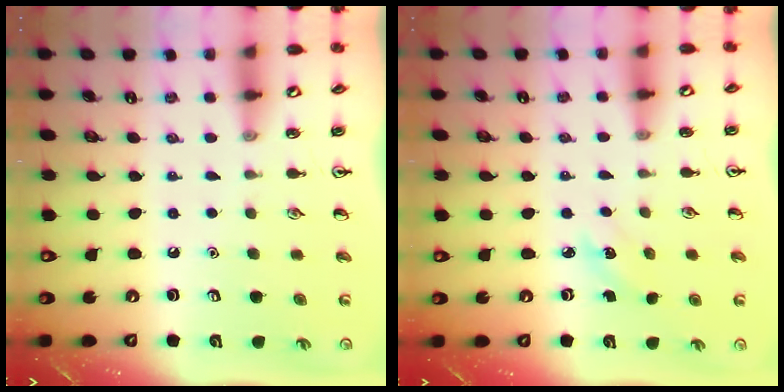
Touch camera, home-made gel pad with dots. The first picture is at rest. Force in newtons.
{"total": 2.1, "press": 2.0, "slide": 0.8}